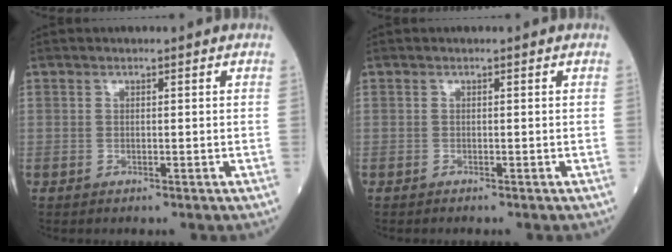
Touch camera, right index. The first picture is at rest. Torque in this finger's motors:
{"motor_torque": [-0.09, 0.01, -0.05, -0.01]}